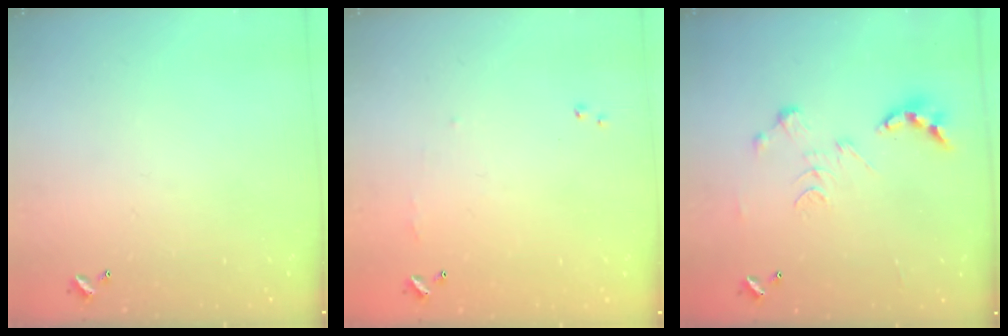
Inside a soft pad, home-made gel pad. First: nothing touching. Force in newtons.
{"total": 5.2, "press": 5.1, "slide": 0.6}
{"total": 0.0}